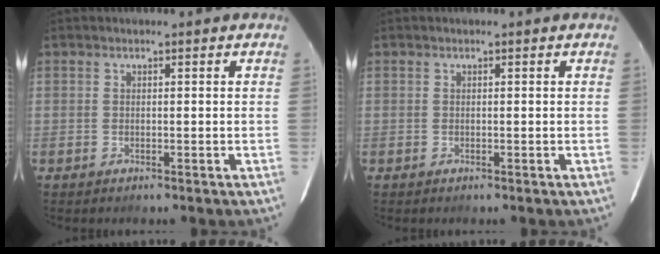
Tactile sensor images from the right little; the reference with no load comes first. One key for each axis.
{"total": 0.0}